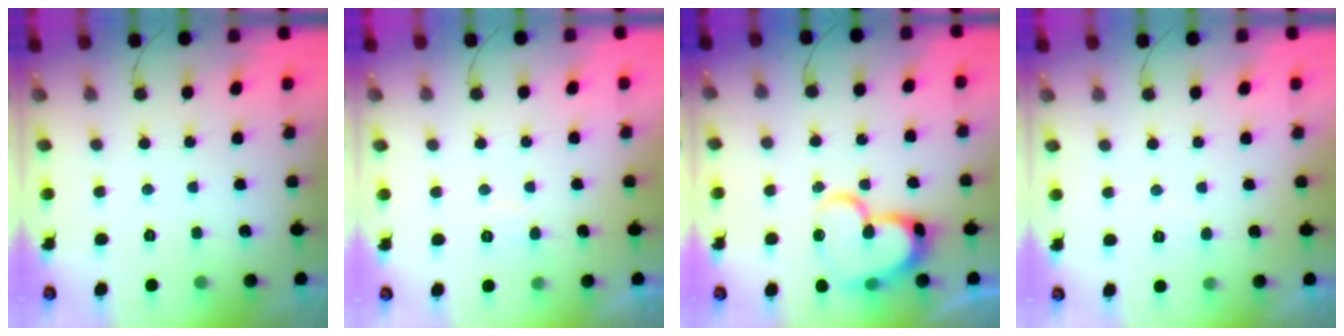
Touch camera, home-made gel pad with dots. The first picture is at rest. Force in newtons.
{"total": 4.1, "press": 4.1, "slide": 0.3}
{"total": 17.2, "press": 17.1, "slide": 1.9}
{"total": 3.3, "press": 3.3, "slide": 0.2}